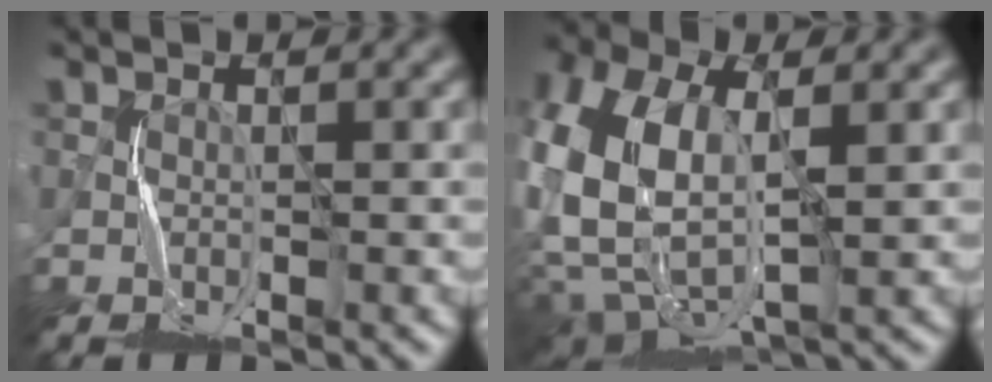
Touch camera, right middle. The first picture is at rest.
{"total": 11.8, "force": [0.0, 7.7, 9.0], "torque": [-0.230, -0.018, 0.006]}